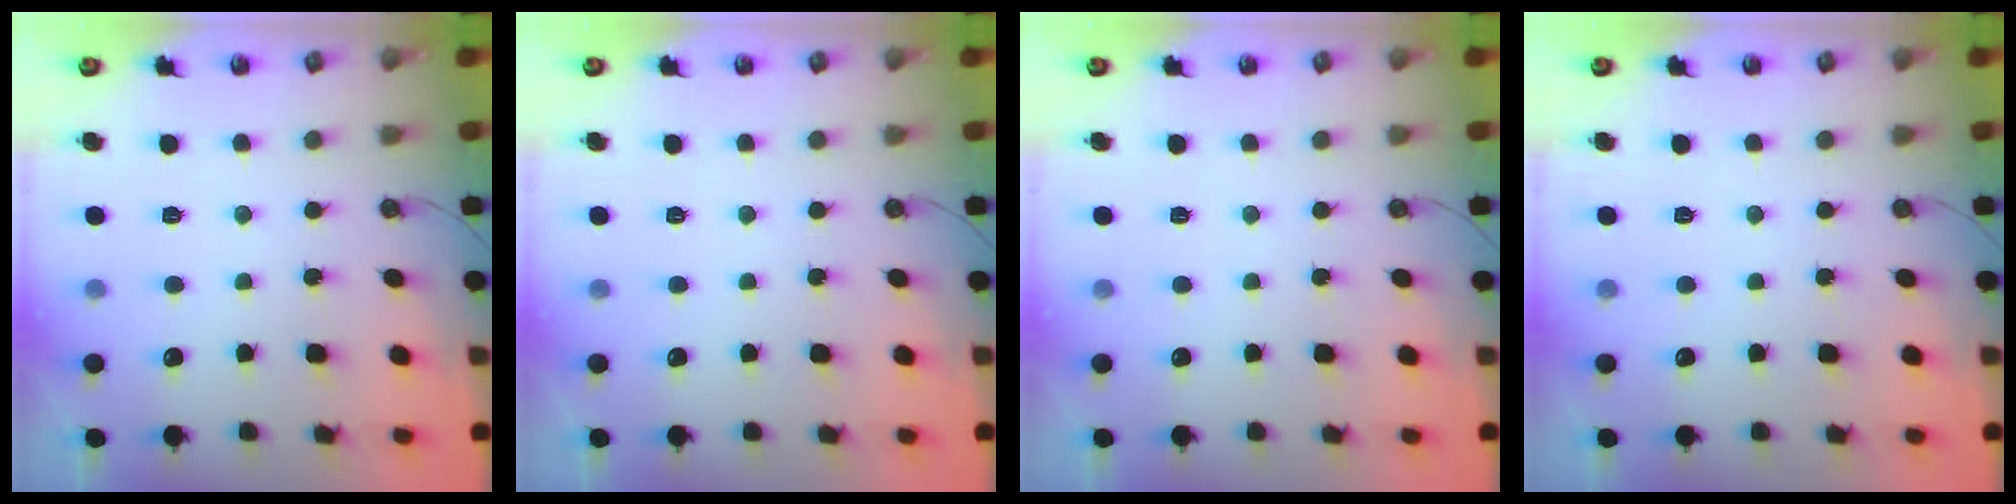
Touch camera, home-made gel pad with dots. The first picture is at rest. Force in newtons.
{"total": 0.0}
{"total": 0.0}
{"total": 0.0}